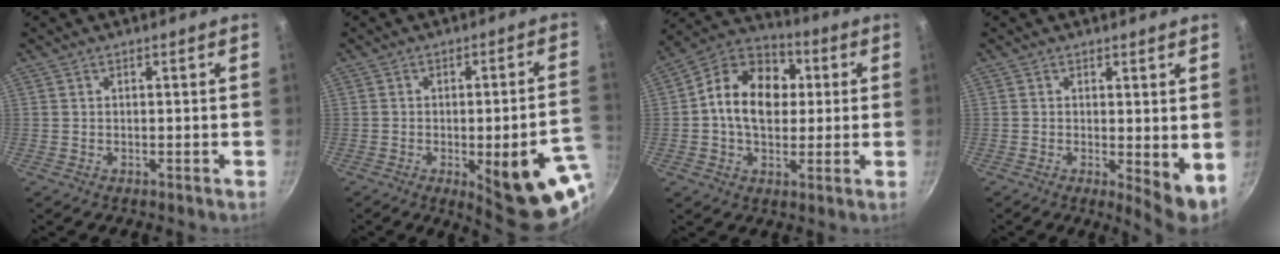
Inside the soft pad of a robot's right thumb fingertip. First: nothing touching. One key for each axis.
{"total": 18.4, "fx": -5.8, "fy": 5.7, "fz": 16.5, "tx": -0.166, "ty": 0.014, "tz": -0.062}
{"total": 15.5, "fx": 1.7, "fy": 11.3, "fz": 10.4, "tx": -0.136, "ty": 0.020, "tz": 0.006}
{"total": 5.5, "fx": 0.2, "fy": 1.9, "fz": 5.1, "tx": -0.071, "ty": -0.013, "tz": 0.005}